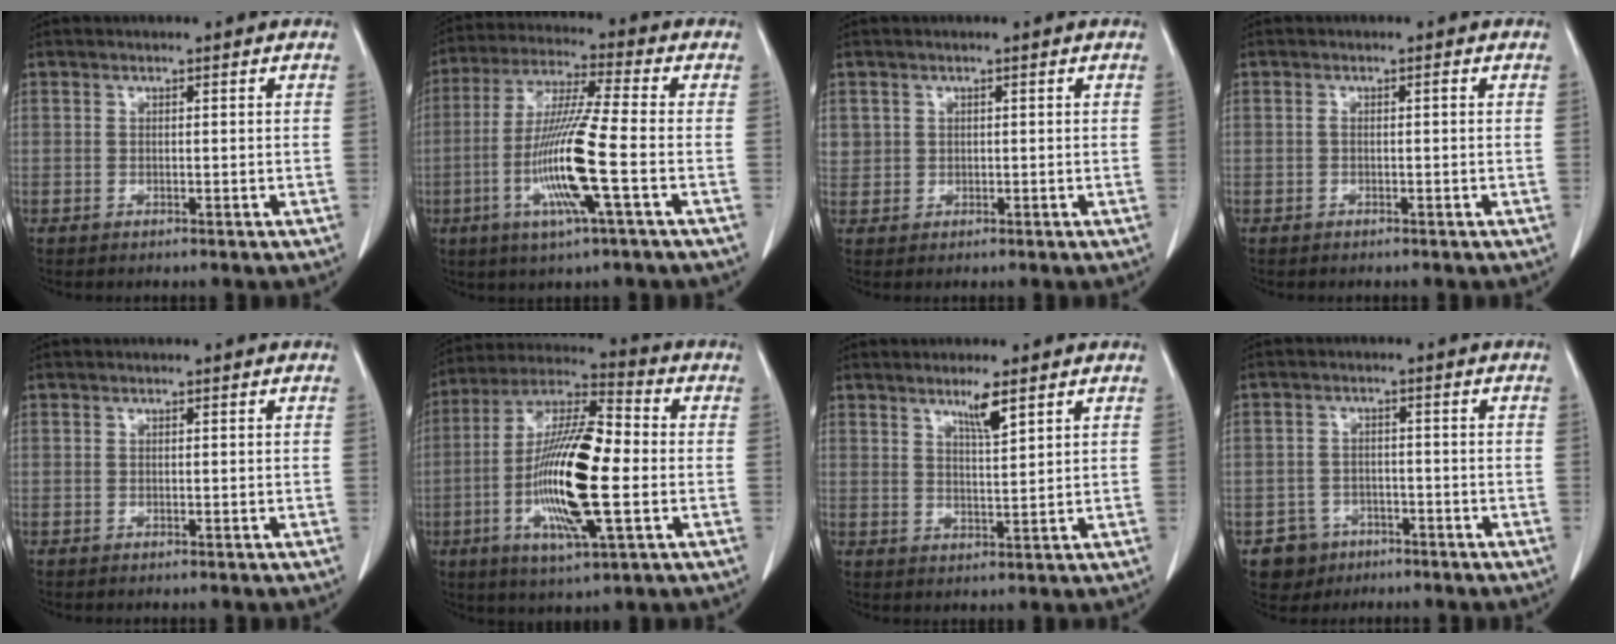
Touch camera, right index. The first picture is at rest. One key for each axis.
{"total": 13.2, "fx": -3.5, "fy": -0.3, "fz": 12.8, "tx": -0.262, "ty": -0.012, "tz": -0.074}
{"total": 2.5, "fx": 0.9, "fy": 2.3, "fz": 0.4, "tx": 0.004, "ty": 0.008, "tz": 0.019}
{"total": 0.8, "fx": 0.0, "fy": 0.2, "fz": 0.7, "tx": -0.013, "ty": 0.003, "tz": -0.001}
{"total": 0.0}
{"total": 18.3, "fx": -2.9, "fy": 3.1, "fz": 17.8, "tx": -0.350, "ty": -0.004, "tz": -0.055}
{"total": 3.9, "fx": 2.6, "fy": 0.1, "fz": 2.9, "tx": -0.053, "ty": -0.007, "tz": 0.048}
{"total": 4.7, "fx": -2.6, "fy": 3.9, "fz": 0.2, "tx": 0.004, "ty": 0.013, "tz": -0.035}